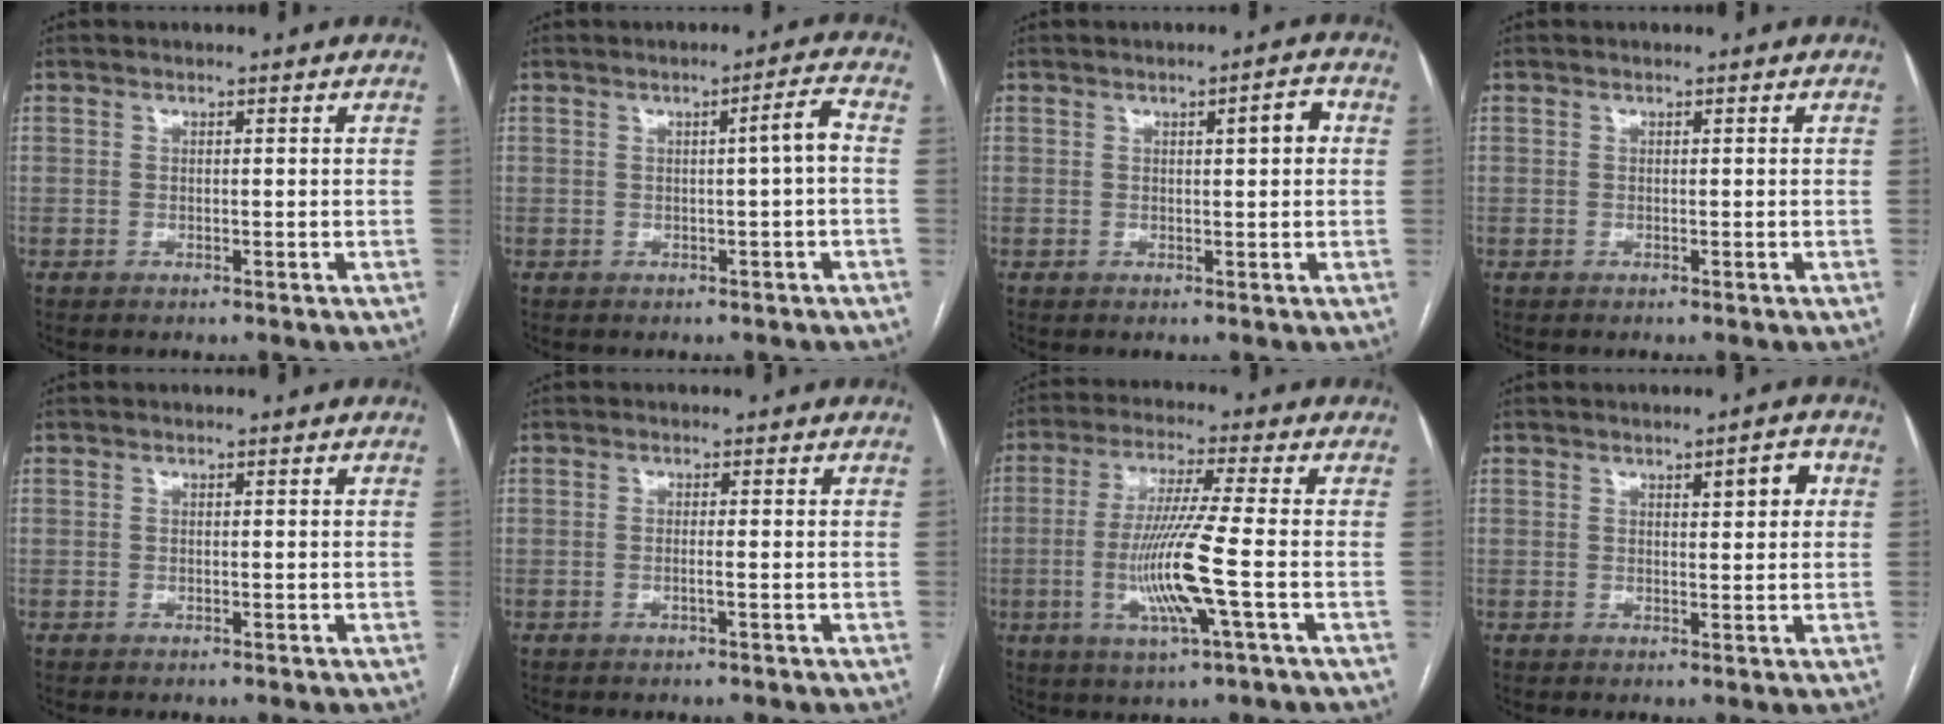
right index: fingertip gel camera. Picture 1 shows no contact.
{"total": 3.0, "force": [-0.1, -0.3, 3.0], "torque": [-0.041, 0.005, 0.001]}
{"total": 3.0, "force": [0.7, 0.6, 2.8], "torque": [-0.037, 0.009, 0.008]}
{"total": 0.0}
{"total": 0.0}
{"total": 0.9, "force": [-0.3, -0.2, 0.8], "torque": [-0.013, 0.001, -0.004]}
{"total": 10.9, "force": [-2.4, -0.8, 10.6], "torque": [-0.214, -0.014, -0.047]}
{"total": 3.3, "force": [1.2, 0.9, 2.9], "torque": [-0.038, 0.003, 0.017]}